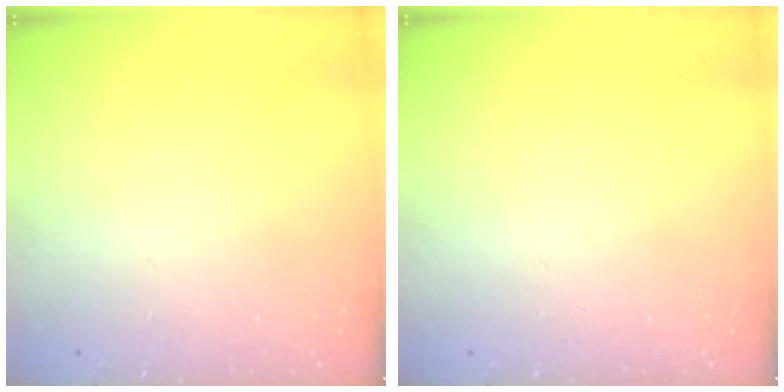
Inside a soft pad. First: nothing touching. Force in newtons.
{"total": 0.0}